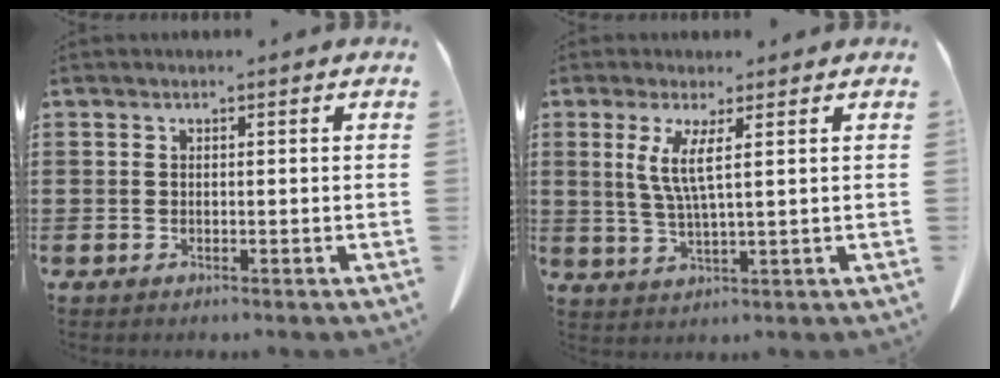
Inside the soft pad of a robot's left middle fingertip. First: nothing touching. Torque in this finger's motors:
{"motor_torque": [0.25, -0.10, 0.53, 0.11]}